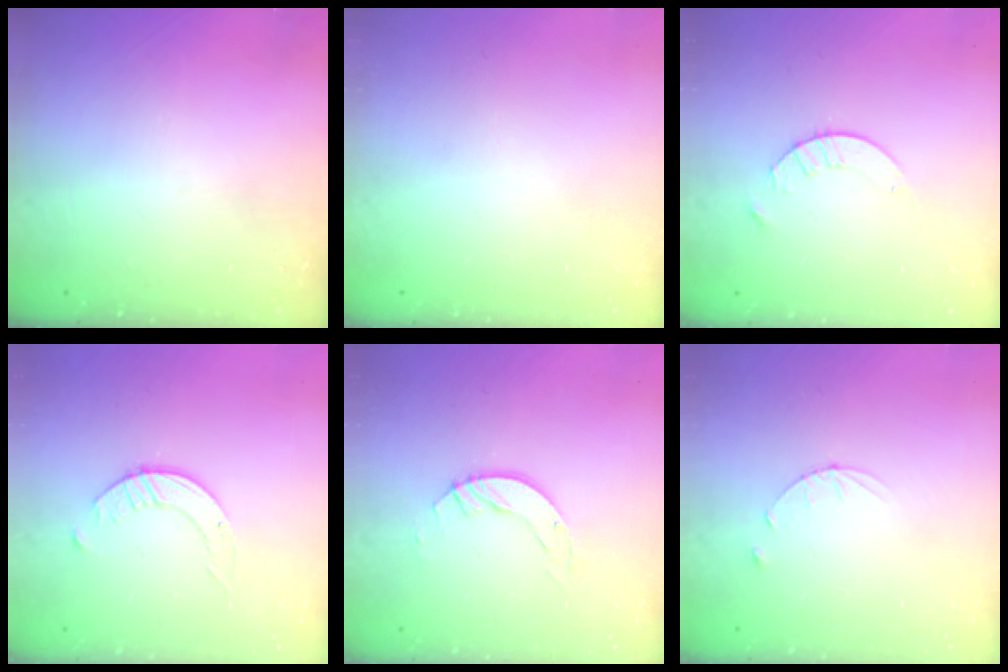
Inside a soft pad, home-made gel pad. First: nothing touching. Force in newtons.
{"total": 0.0}
{"total": 4.2, "press": 4.2, "slide": 0.4}
{"total": 2.6, "press": 2.6, "slide": 0.3}
{"total": 5.6, "press": 5.5, "slide": 0.5}
{"total": 3.0, "press": 2.9, "slide": 0.4}